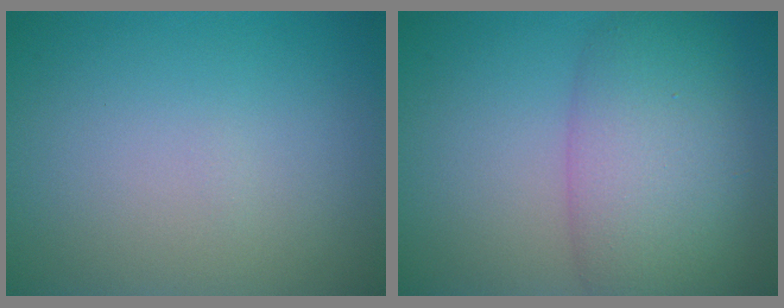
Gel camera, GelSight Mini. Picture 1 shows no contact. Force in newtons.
{"total": 7.6, "press": 7.6, "slide": 0.6}